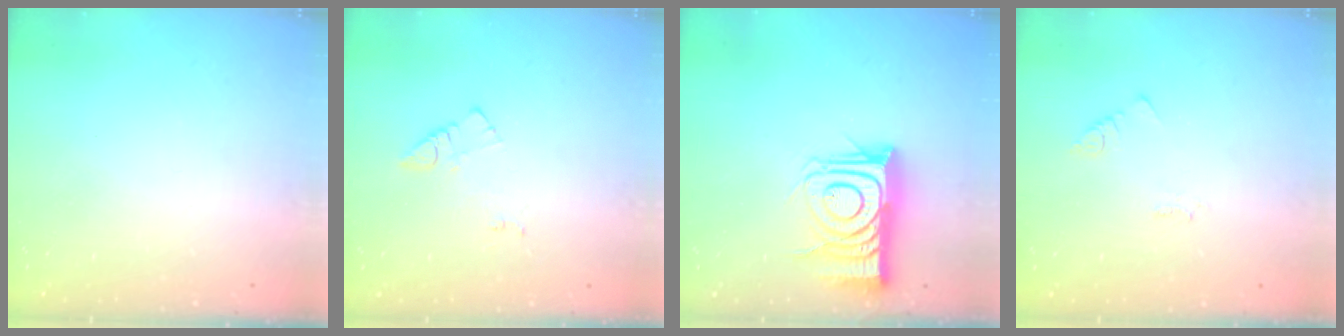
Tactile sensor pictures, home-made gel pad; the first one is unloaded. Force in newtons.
{"total": 7.2, "press": 7.2, "slide": 0.6}
{"total": 14.6, "press": 14.6, "slide": 1.0}
{"total": 2.2, "press": 2.1, "slide": 0.4}